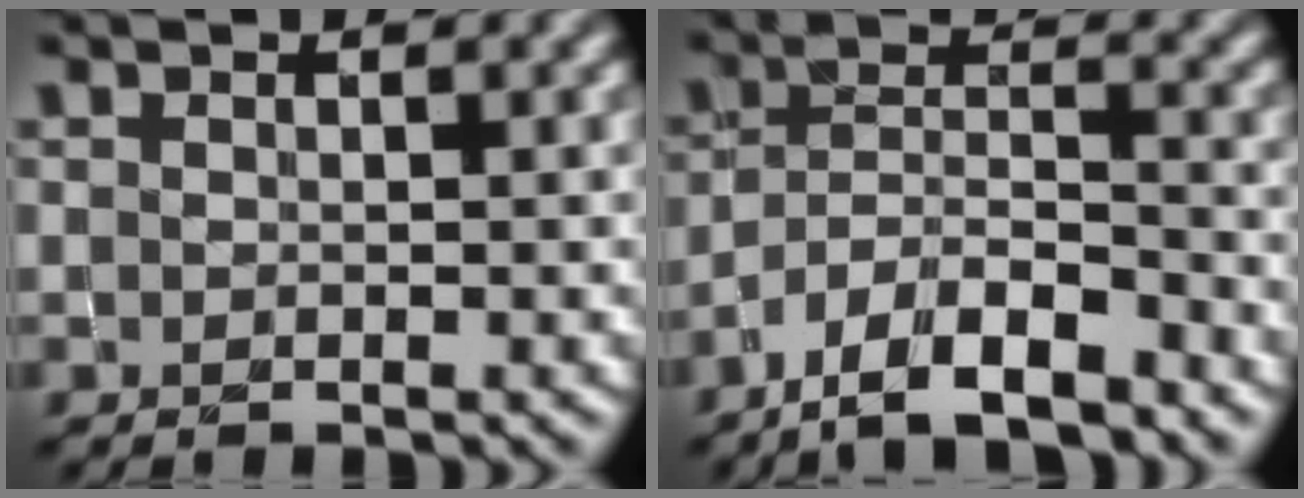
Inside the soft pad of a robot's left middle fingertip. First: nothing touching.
{"total": 7.1, "force": [-5.5, 2.1, 4.1], "torque": [-0.065, 0.002, -0.102]}